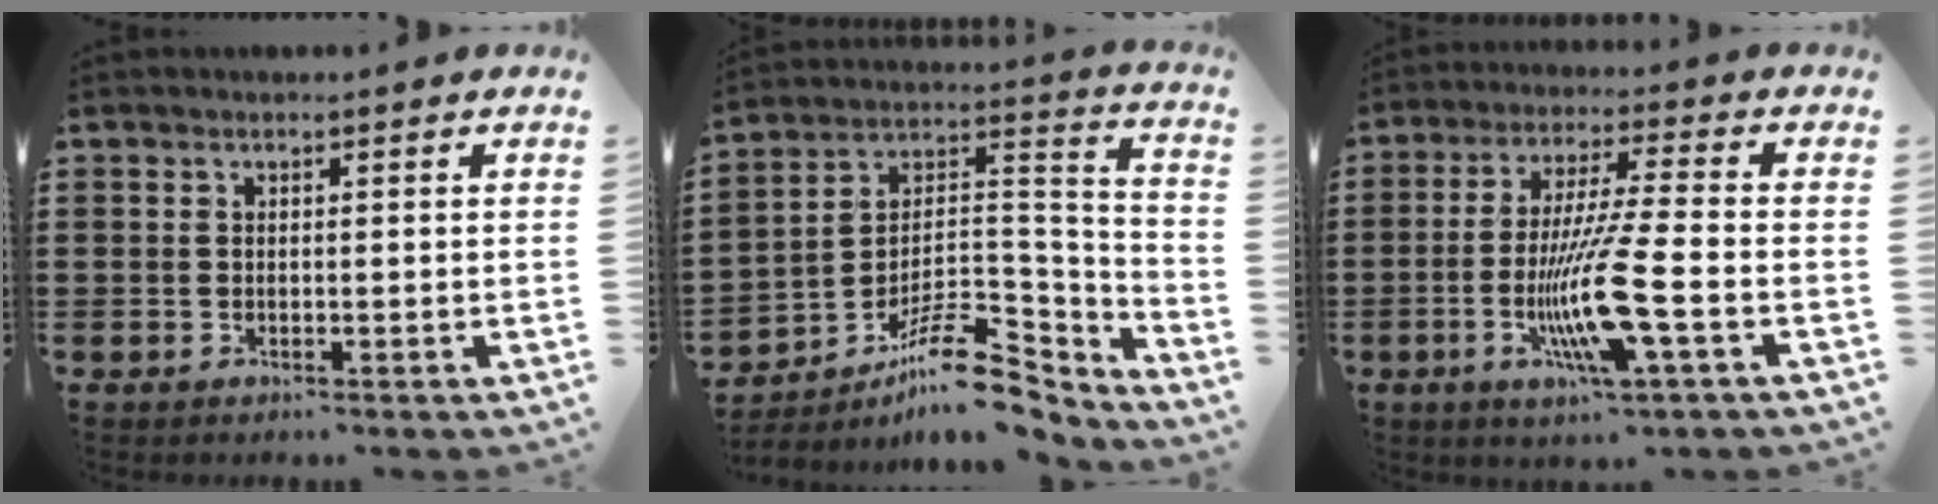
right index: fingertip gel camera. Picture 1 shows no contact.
{"total": 11.9, "force": [-8.5, 4.4, 7.1], "torque": [-0.121, 0.033, -0.156]}
{"total": 12.1, "force": [-3.8, 0.8, 11.5], "torque": [-0.231, -0.017, -0.076]}